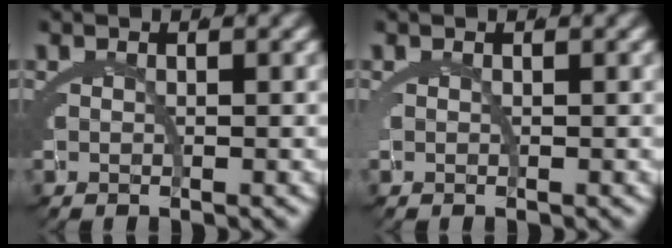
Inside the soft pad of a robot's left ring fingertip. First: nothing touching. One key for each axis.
{"total": 0.0}